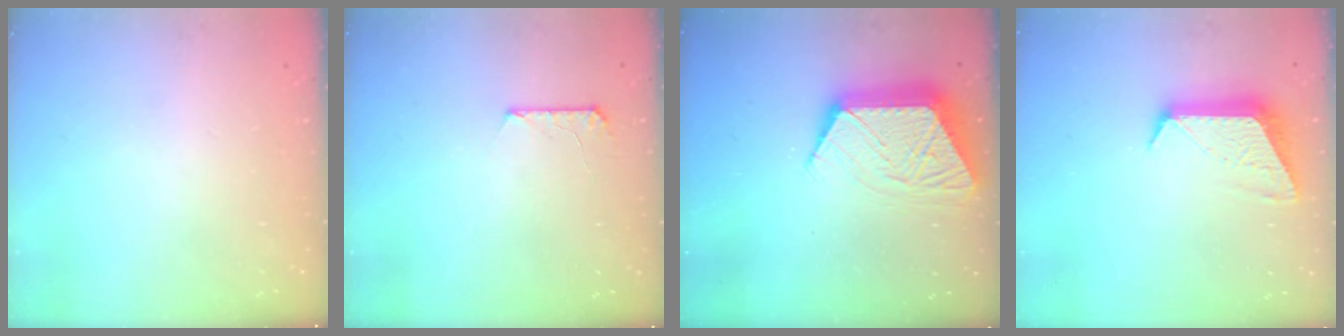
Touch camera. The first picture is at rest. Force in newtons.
{"total": 6.3, "press": 6.3, "slide": 0.7}
{"total": 13.7, "press": 13.7, "slide": 1.1}
{"total": 10.9, "press": 10.9, "slide": 0.4}